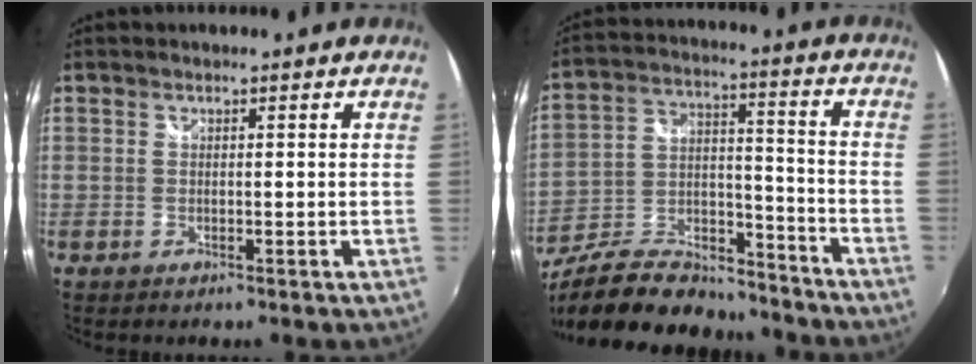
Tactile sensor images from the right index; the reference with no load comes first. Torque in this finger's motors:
{"motor_torque": [-1.01, -0.99, -0.34, -0.14]}